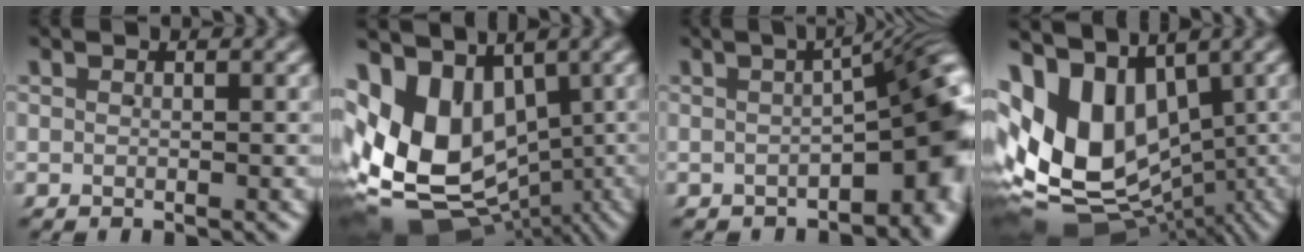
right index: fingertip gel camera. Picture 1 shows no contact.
{"total": 17.6, "force": [-3.5, 13.1, 11.2], "torque": [-0.259, -0.068, -0.028]}
{"total": 9.6, "force": [-2.0, 4.1, 8.4], "torque": [-0.065, 0.012, -0.031]}
{"total": 19.6, "force": [-2.8, 15.0, 12.3], "torque": [-0.279, -0.062, -0.023]}